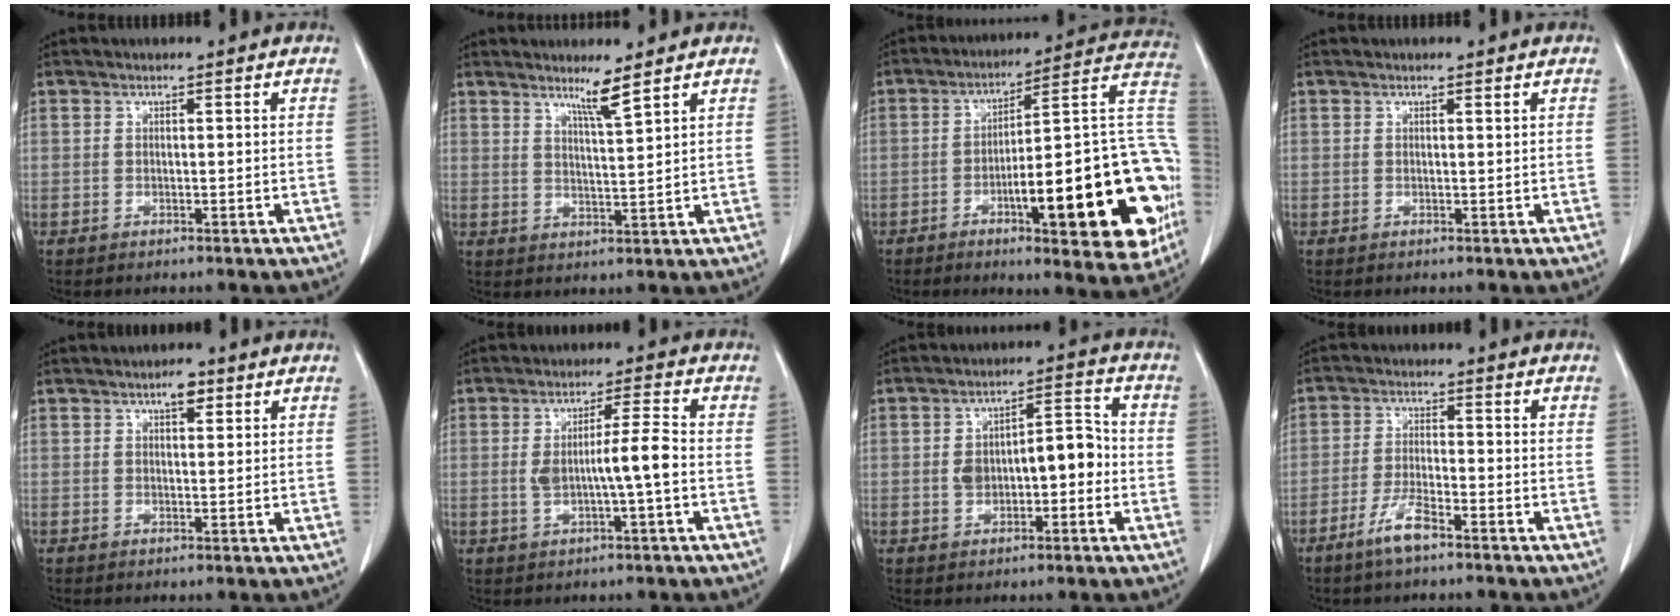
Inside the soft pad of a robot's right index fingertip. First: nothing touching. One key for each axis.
{"total": 3.7, "fx": 2.8, "fy": -0.9, "fz": 2.3, "tx": -0.041, "ty": -0.012, "tz": 0.053}
{"total": 26.5, "fx": -6.9, "fy": 5.2, "fz": 25.1, "tx": -0.258, "ty": 0.019, "tz": -0.085}
{"total": 0.0}
{"total": 2.6, "fx": 1.5, "fy": 1.0, "fz": 1.9, "tx": -0.030, "ty": 0.003, "tz": 0.023}
{"total": 6.4, "fx": -0.6, "fy": 0.2, "fz": 6.3, "tx": -0.112, "ty": 0.005, "tz": -0.009}
{"total": 8.4, "fx": -0.8, "fy": 3.9, "fz": 7.4, "tx": -0.129, "ty": 0.035, "tz": -0.009}
{"total": 5.1, "fx": -3.5, "fy": 0.7, "fz": 3.6, "tx": -0.077, "ty": -0.004, "tz": -0.068}